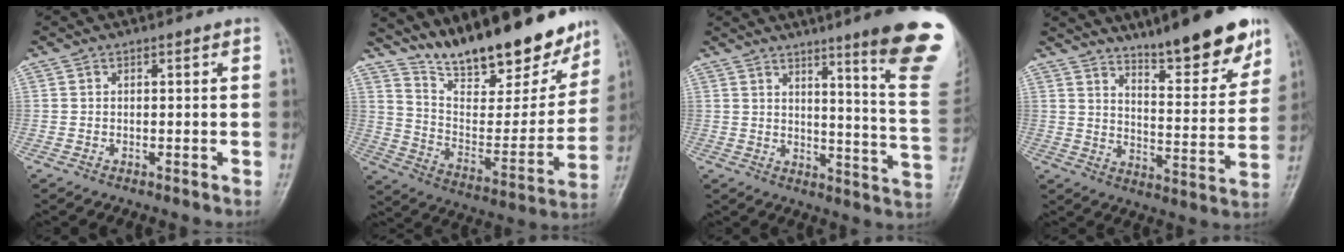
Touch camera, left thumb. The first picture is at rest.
{"total": 22.9, "force": [18.4, 7.2, 11.6], "torque": [-0.141, -0.096, 0.292]}
{"total": 18.3, "force": [11.4, 0.6, 14.4], "torque": [-0.157, -0.076, 0.141]}
{"total": 15.6, "force": [11.4, 3.3, 10.2], "torque": [-0.112, -0.071, 0.176]}